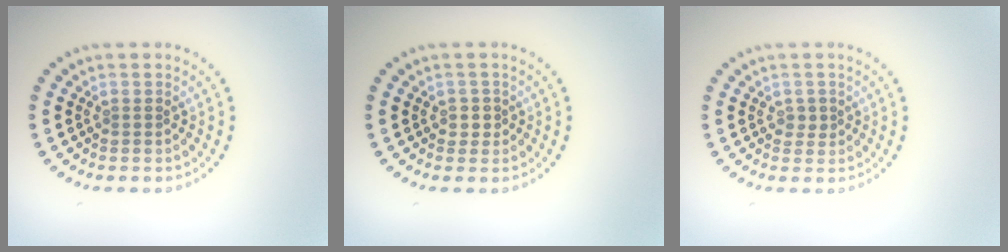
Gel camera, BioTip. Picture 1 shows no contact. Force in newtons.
{"total": 1.2, "press": 1.0, "slide": 0.6}
{"total": 1.1, "press": 1.1, "slide": 0.3}